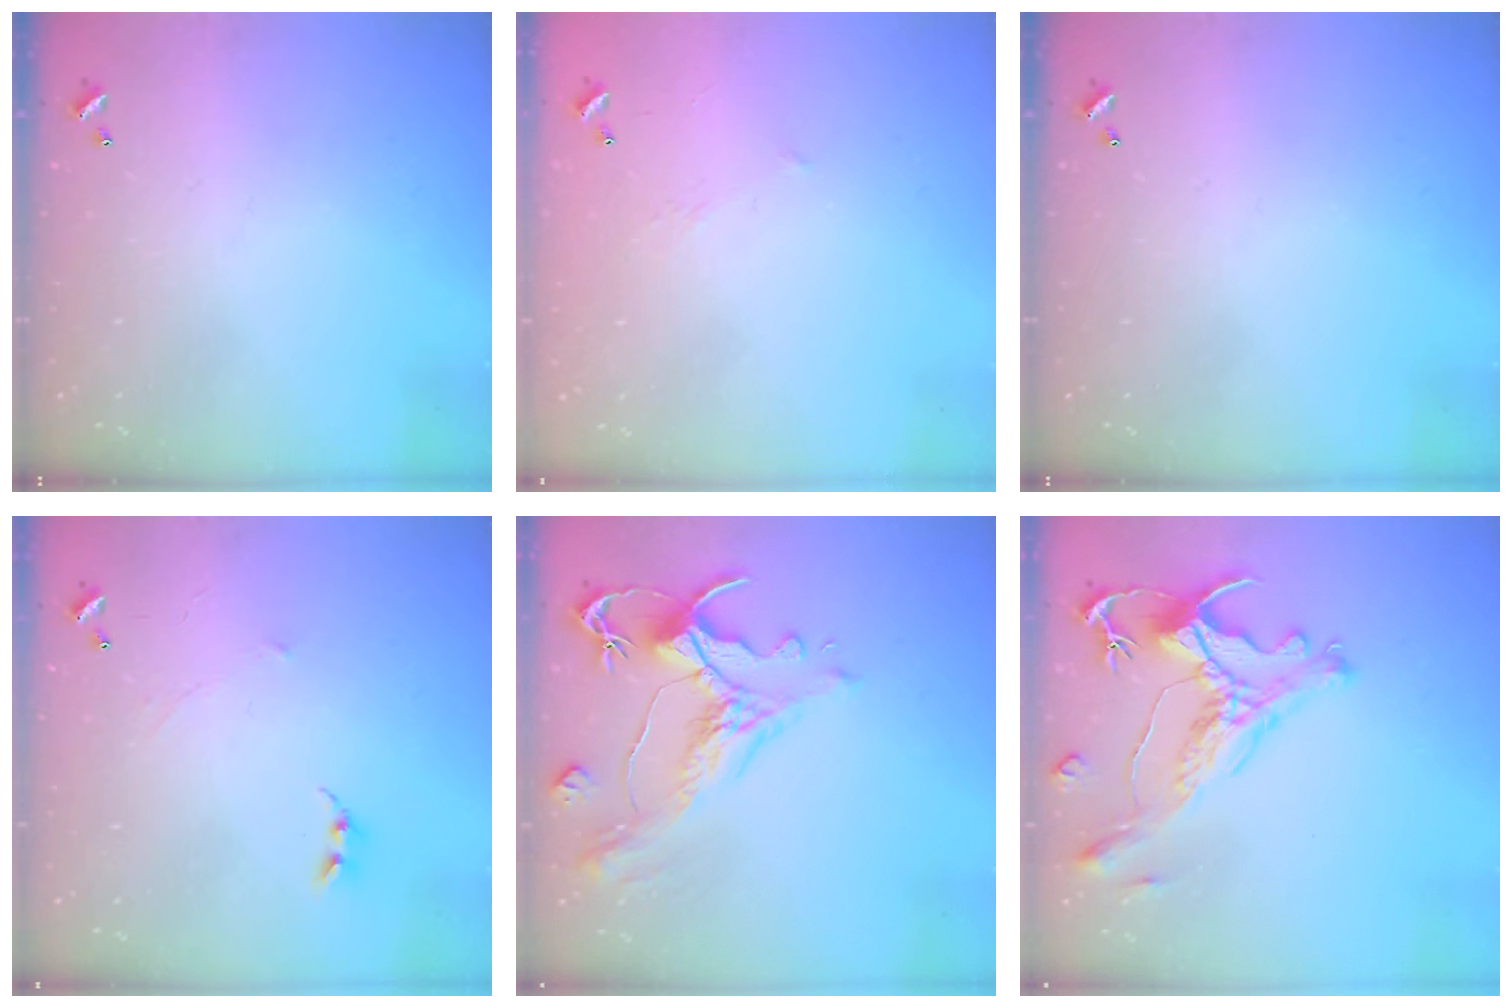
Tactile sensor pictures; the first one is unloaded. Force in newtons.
{"total": 5.7, "press": 5.6, "slide": 0.9}
{"total": 0.0}
{"total": 0.9, "press": 0.8, "slide": 0.5}
{"total": 1.5, "press": 0.1, "slide": 1.5}
{"total": 1.9, "press": 1.4, "slide": 1.2}